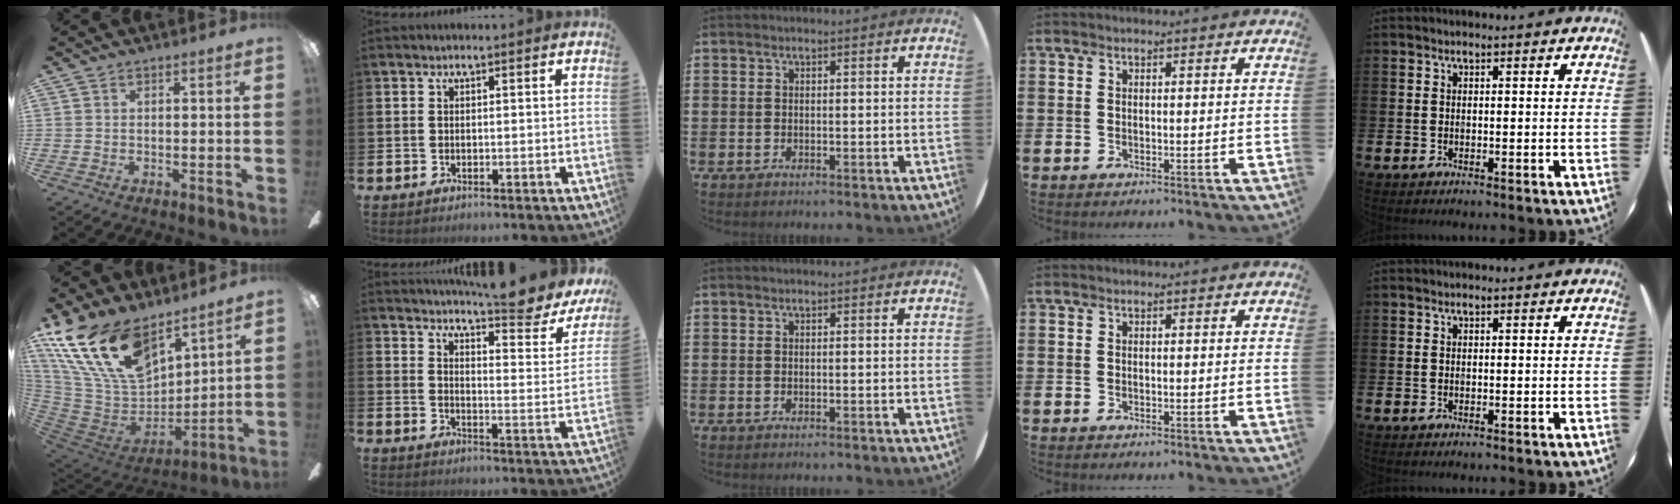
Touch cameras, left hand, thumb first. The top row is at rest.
{"thumb": {"total": 23.3, "force": [14.5, 12.3, 13.3], "torque": [-0.288, -0.070, 0.270]}, "index": {"total": 7.2, "force": [6.7, 0.4, 2.6], "torque": [-0.046, -0.054, 0.109]}}